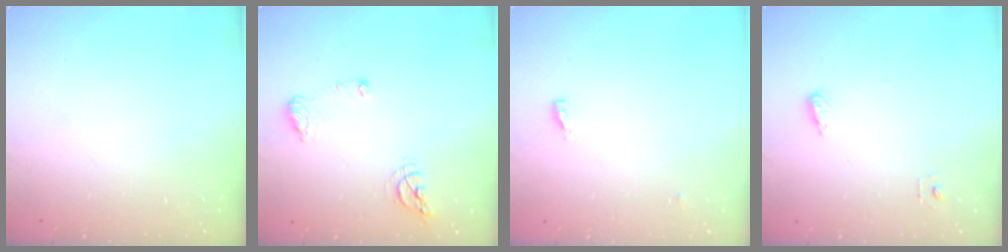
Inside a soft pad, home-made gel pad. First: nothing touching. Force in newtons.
{"total": 8.1, "press": 8.1, "slide": 0.4}
{"total": 3.4, "press": 3.2, "slide": 1.2}
{"total": 5.4, "press": 5.3, "slide": 1.2}